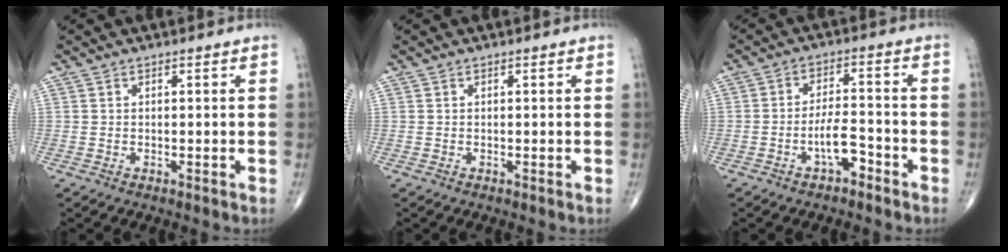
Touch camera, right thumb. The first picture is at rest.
{"total": 0.0}
{"total": 5.6, "force": [-3.0, 2.3, 4.2], "torque": [-0.068, 0.032, -0.051]}